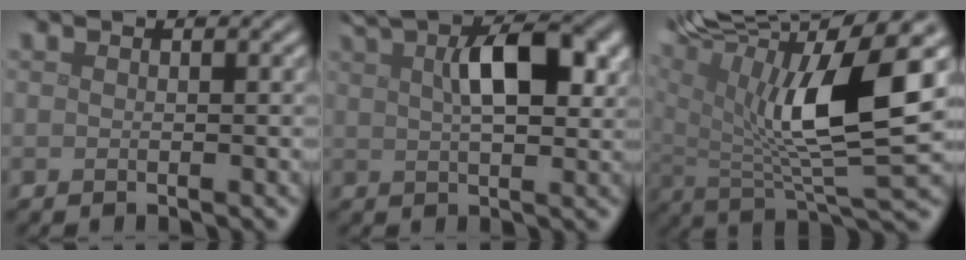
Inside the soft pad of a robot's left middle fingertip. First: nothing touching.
{"total": 7.3, "force": [3.0, 3.1, 5.9], "torque": [-0.101, 0.007, 0.049]}
{"total": 14.5, "force": [6.0, 4.3, 12.5], "torque": [-0.219, 0.011, 0.105]}